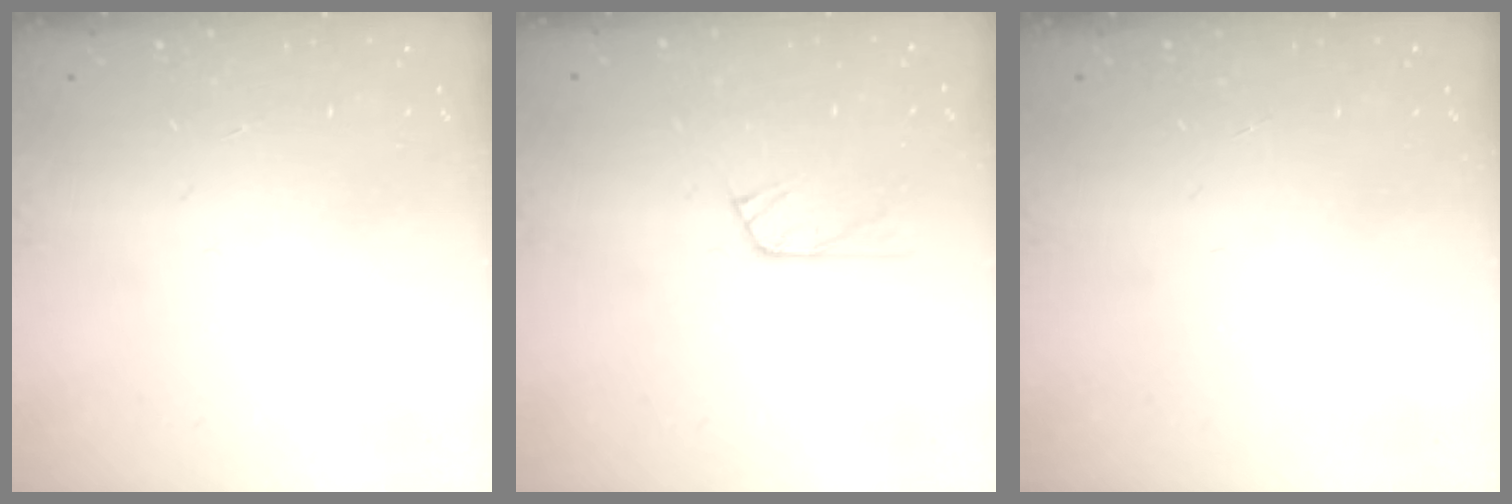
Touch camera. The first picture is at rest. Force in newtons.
{"total": 5.0, "press": 4.9, "slide": 0.6}
{"total": 0.0}